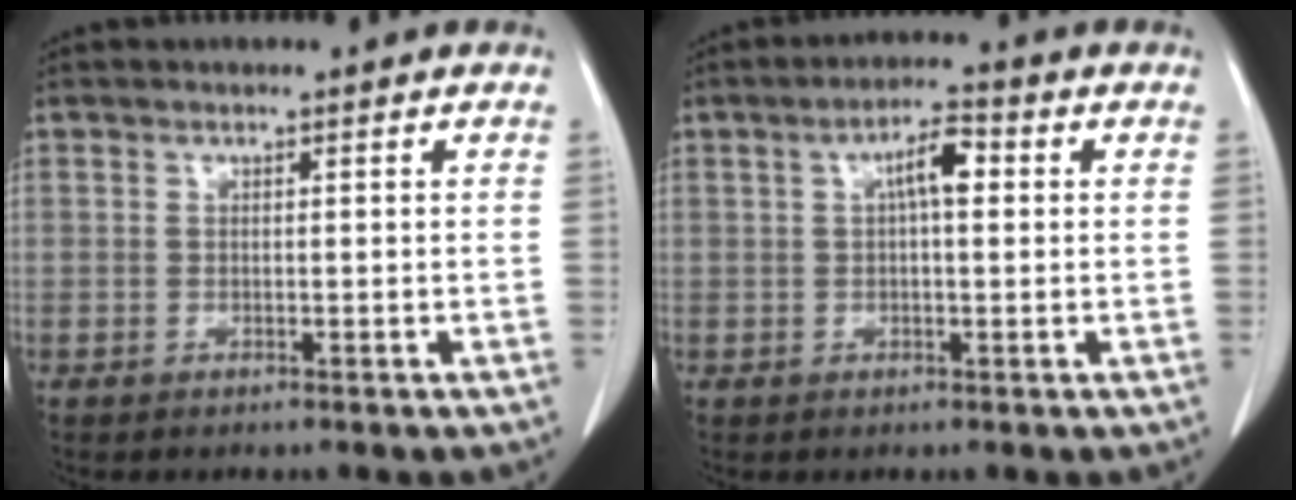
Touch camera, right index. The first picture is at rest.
{"total": 4.8, "force": [1.0, 1.3, 4.5], "torque": [-0.081, 0.014, 0.015]}